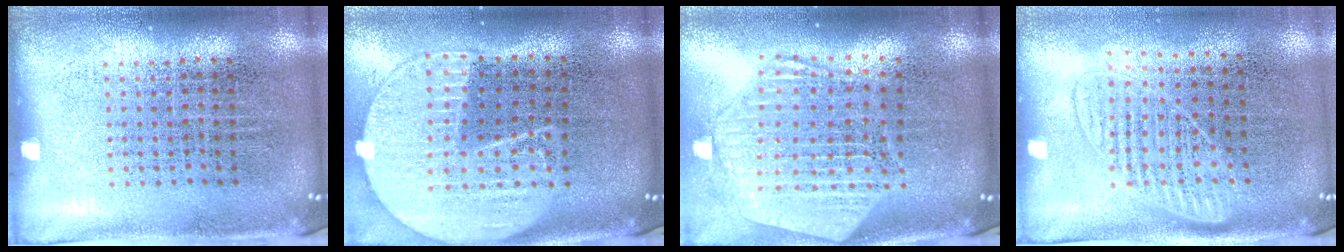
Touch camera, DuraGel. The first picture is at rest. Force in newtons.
{"total": 2.1, "press": 1.9, "slide": 1.0}
{"total": 2.7, "press": 2.2, "slide": 1.6}
{"total": 1.3, "press": 1.2, "slide": 0.6}